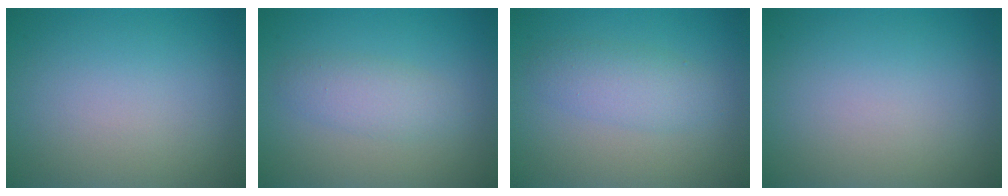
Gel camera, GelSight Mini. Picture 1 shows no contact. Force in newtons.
{"total": 2.3, "press": 2.3, "slide": 0.1}
{"total": 2.7, "press": 2.7, "slide": 0.1}
{"total": 0.0}